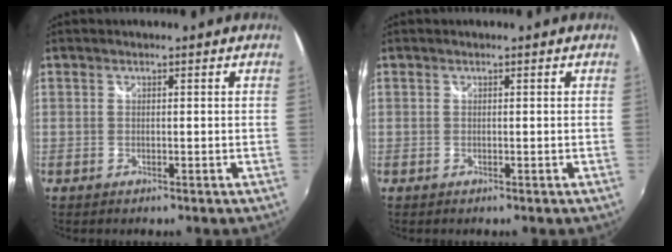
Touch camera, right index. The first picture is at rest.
{"total": 0.0}